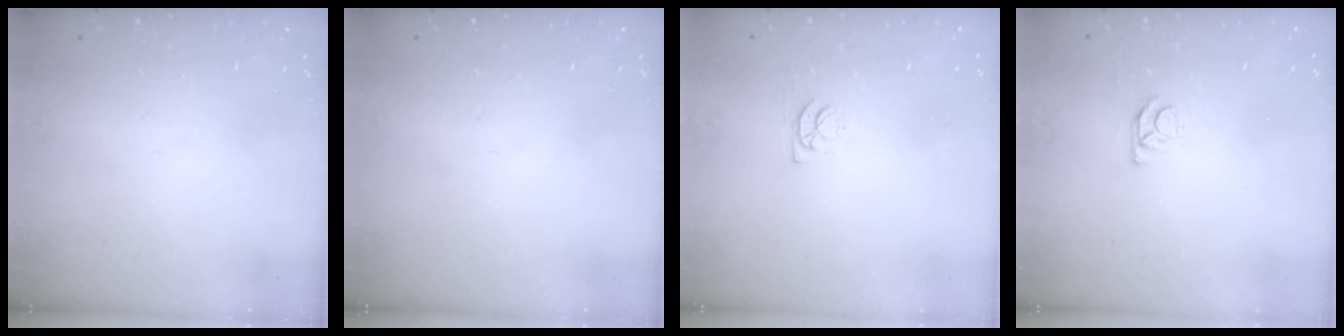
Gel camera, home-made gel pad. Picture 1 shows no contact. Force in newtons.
{"total": 0.0}
{"total": 4.3, "press": 4.2, "slide": 0.5}
{"total": 4.6, "press": 4.6, "slide": 0.3}